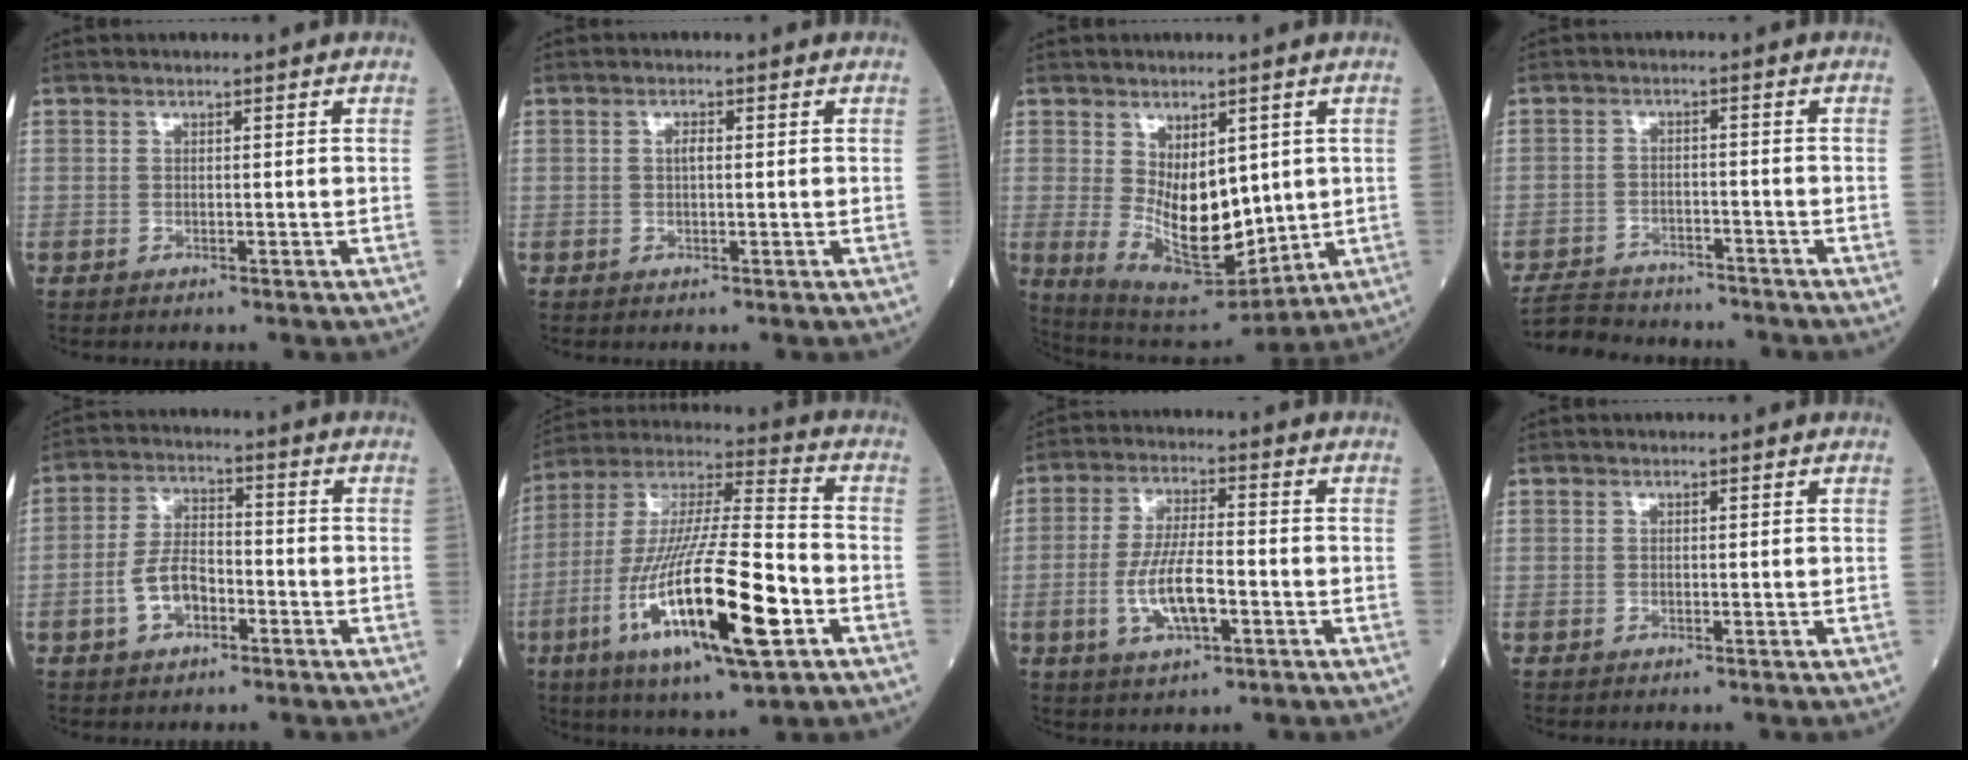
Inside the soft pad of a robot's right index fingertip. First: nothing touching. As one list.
[{"total": 1.3, "force": [0.2, 0.5, 1.2], "torque": [-0.022, 0.002, 0.003]}, {"total": 11.7, "force": [0.6, 5.6, 10.2], "torque": [-0.175, -0.018, 0.032]}, {"total": 9.6, "force": [-9.0, 2.5, 2.3], "torque": [-0.046, 0.002, -0.136]}, {"total": 7.2, "force": [-2.8, 4.0, 5.3], "torque": [-0.118, 0.012, -0.053]}, {"total": 22.4, "force": [-7.6, 3.6, 20.7], "torque": [-0.406, -0.029, -0.131]}, {"total": 8.3, "force": [-2.3, 2.4, 7.6], "torque": [-0.158, -0.001, -0.039]}, {"total": 0.0}]